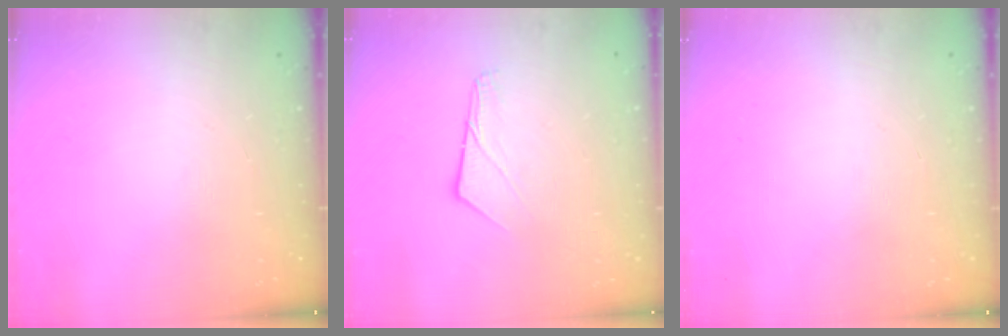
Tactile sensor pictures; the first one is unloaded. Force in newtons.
{"total": 5.7, "press": 5.7, "slide": 0.5}
{"total": 0.0}